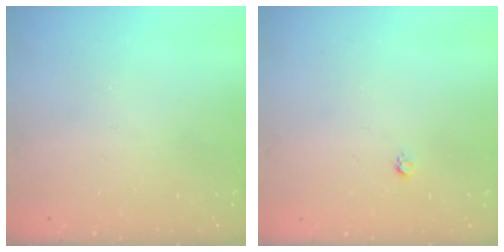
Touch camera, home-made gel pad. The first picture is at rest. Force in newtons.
{"total": 2.7, "press": 2.7, "slide": 0.3}